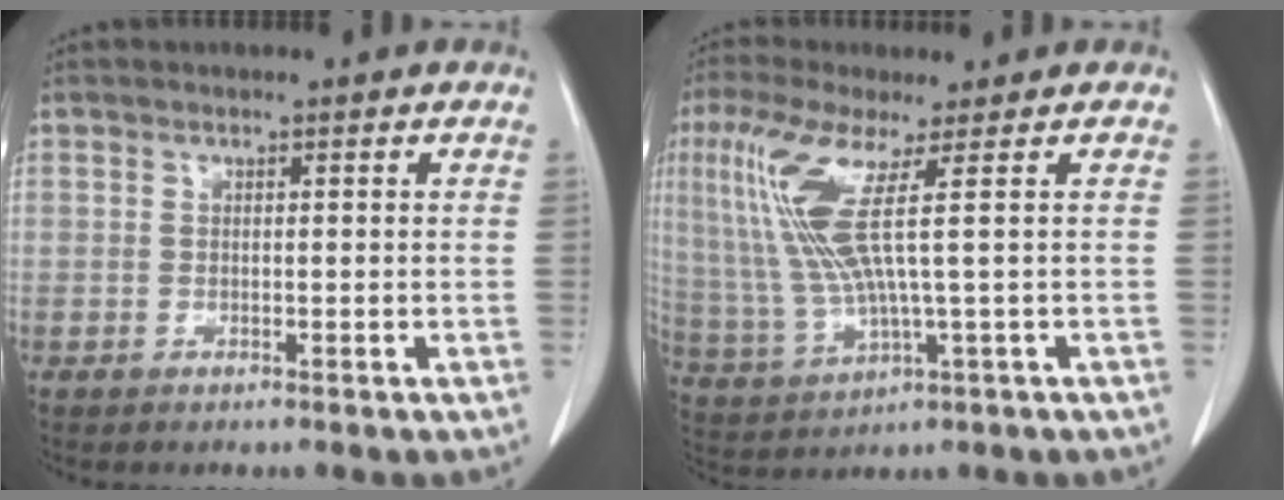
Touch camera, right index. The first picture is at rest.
{"total": 9.9, "force": [2.7, -0.1, 9.6], "torque": [-0.231, 0.003, 0.057]}